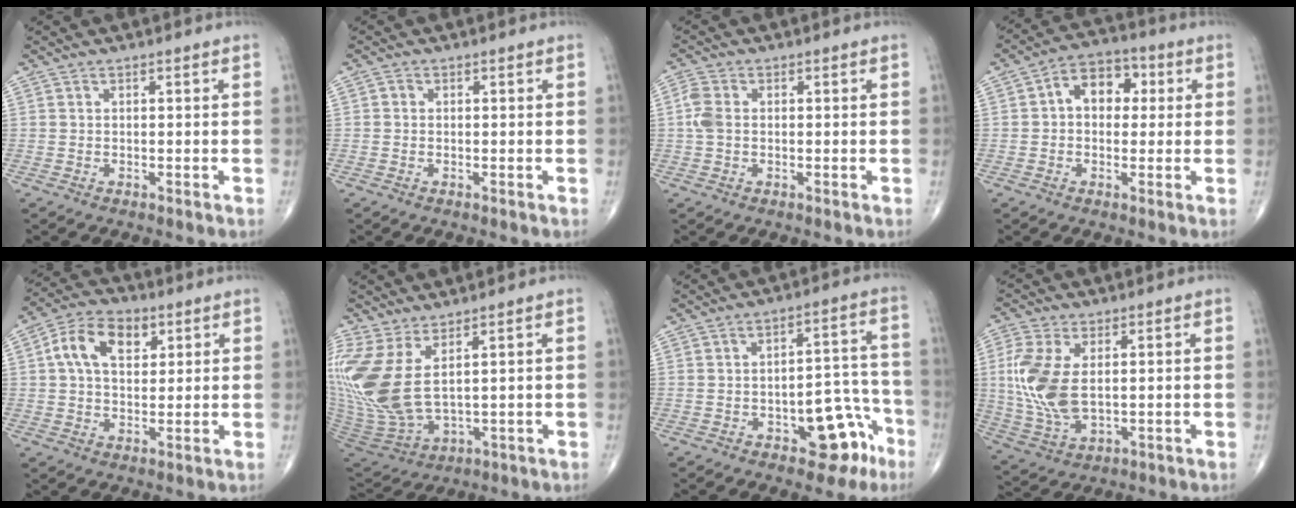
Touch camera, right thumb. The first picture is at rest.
{"total": 0.7, "force": [-0.1, 0.7, 0.3], "torque": [-0.002, 0.002, -0.005]}
{"total": 3.5, "force": [0.1, 2.3, 2.6], "torque": [-0.068, 0.007, -0.003]}
{"total": 8.8, "force": [1.4, 6.2, 6.0], "torque": [-0.061, 0.023, 0.012]}
{"total": 10.6, "force": [3.4, 6.8, 7.5], "torque": [-0.114, 0.008, 0.052]}
{"total": 14.3, "force": [4.2, 5.9, 12.4], "torque": [-0.297, -0.030, 0.103]}
{"total": 11.2, "force": [-5.5, 5.8, 7.8], "torque": [-0.055, 0.051, -0.066]}
{"total": 12.4, "force": [1.5, 6.8, 10.3], "torque": [-0.234, -0.008, 0.038]}